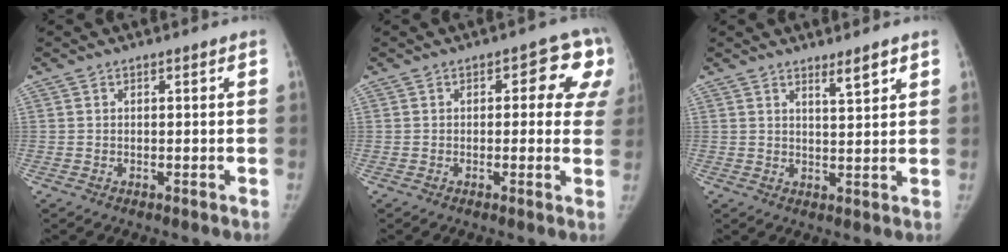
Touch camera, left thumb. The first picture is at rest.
{"total": 9.2, "force": [2.6, 4.8, 7.4], "torque": [-0.031, 0.004, 0.017]}
{"total": 3.5, "force": [2.6, 0.4, 2.3], "torque": [-0.033, -0.024, 0.043]}